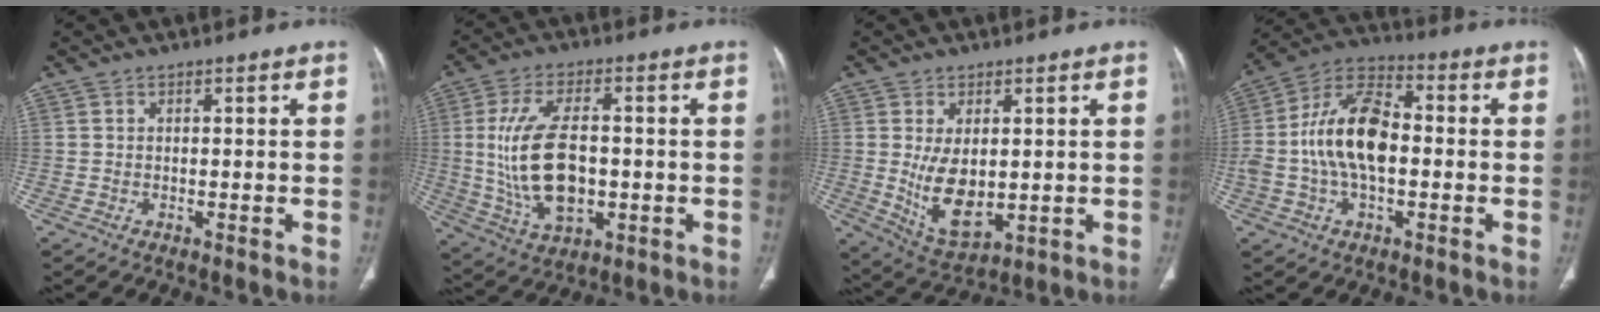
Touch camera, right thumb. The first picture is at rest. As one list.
[{"total": 15.2, "force": [-0.3, 8.0, 13.0], "torque": [-0.250, 0.000, 0.007]}, {"total": 9.6, "force": [0.2, 5.1, 8.2], "torque": [-0.134, -0.020, 0.025]}, {"total": 15.2, "force": [-0.8, 8.3, 12.7], "torque": [-0.242, 0.035, -0.023]}]